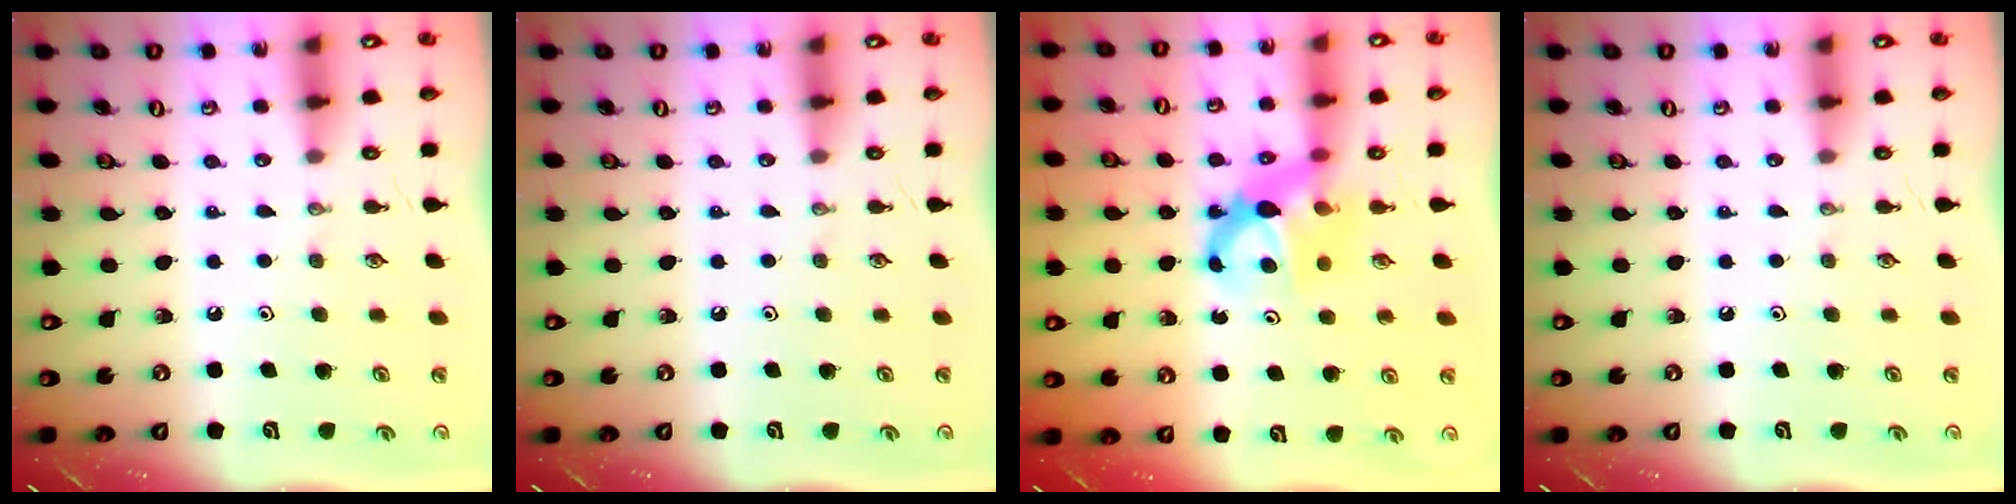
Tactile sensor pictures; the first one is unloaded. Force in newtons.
{"total": 0.0}
{"total": 7.2, "press": 7.2, "slide": 0.3}
{"total": 0.0}